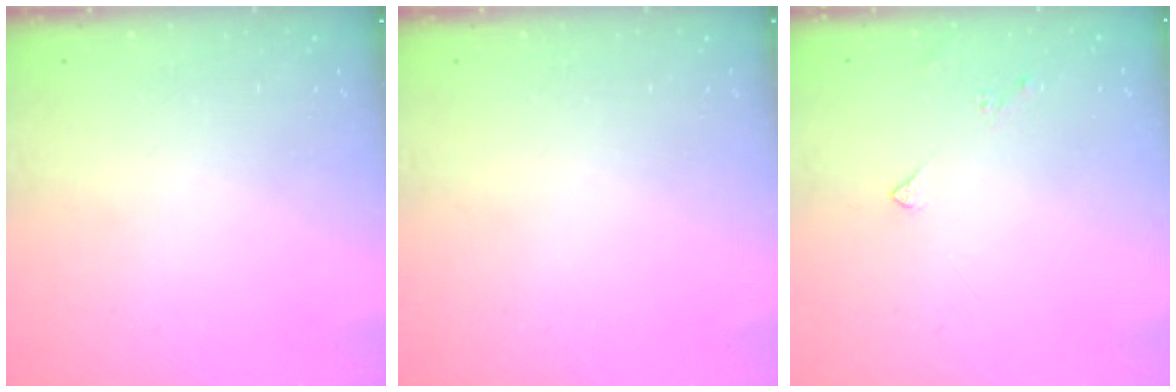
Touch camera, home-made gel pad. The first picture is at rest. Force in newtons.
{"total": 0.0}
{"total": 2.8, "press": 2.8, "slide": 0.5}